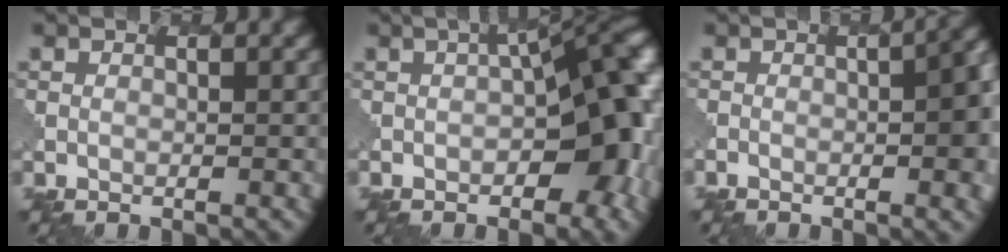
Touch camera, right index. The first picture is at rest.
{"total": 9.2, "force": [-1.9, 4.1, 8.0], "torque": [-0.075, 0.013, -0.037]}
{"total": 7.8, "force": [-1.1, 3.0, 7.1], "torque": [-0.058, 0.009, -0.021]}